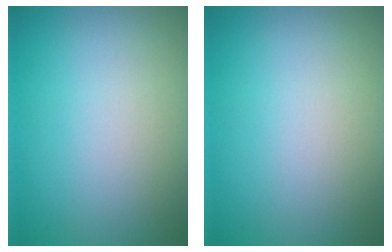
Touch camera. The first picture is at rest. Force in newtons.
{"total": 0.0}